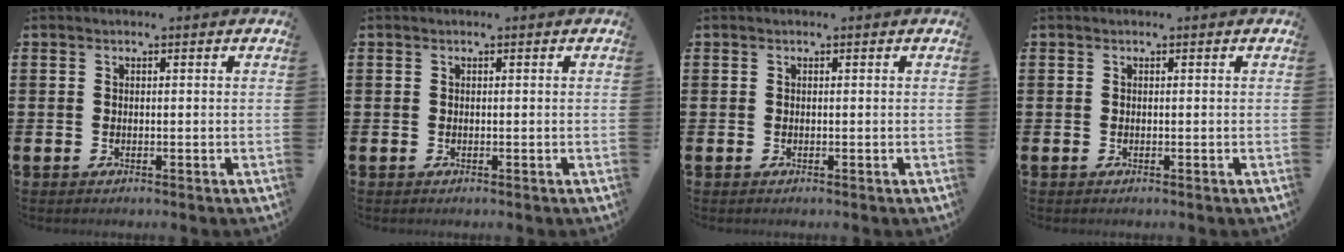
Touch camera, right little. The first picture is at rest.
{"total": 0.0}
{"total": 0.0}
{"total": 0.0}